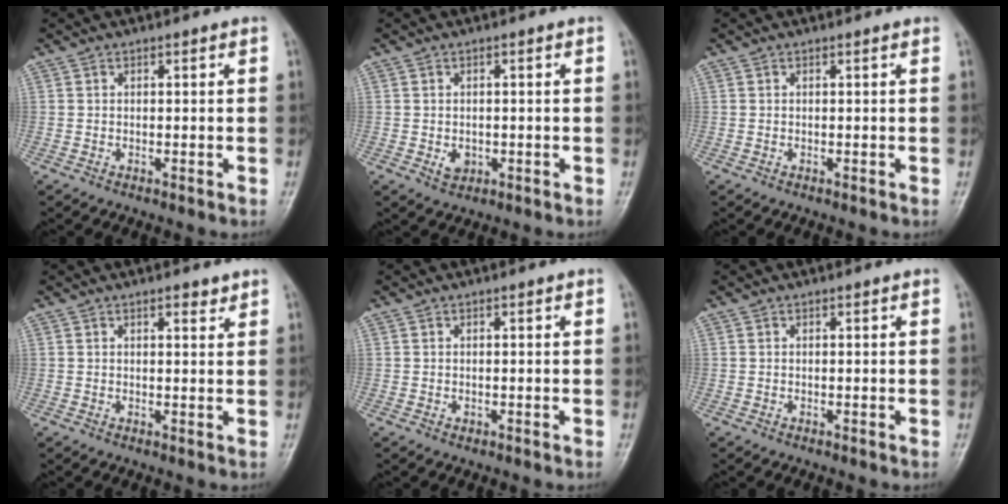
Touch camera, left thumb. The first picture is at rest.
{"total": 2.7, "force": [-0.6, 2.1, 1.5], "torque": [-0.013, 0.000, -0.005]}
{"total": 0.0}
{"total": 2.2, "force": [1.6, 0.8, 1.4], "torque": [-0.014, -0.009, 0.022]}
{"total": 0.8, "force": [-0.1, 0.6, 0.4], "torque": [-0.002, 0.001, -0.001]}
{"total": 0.0}